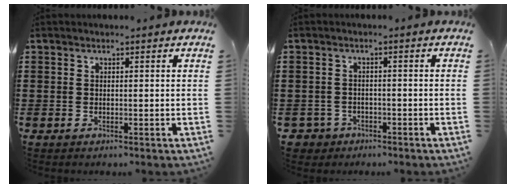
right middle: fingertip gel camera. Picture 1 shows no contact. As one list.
[{"total": 2.1, "force": [-1.7, 1.2, -0.1], "torque": [-0.014, -0.002, -0.041]}]